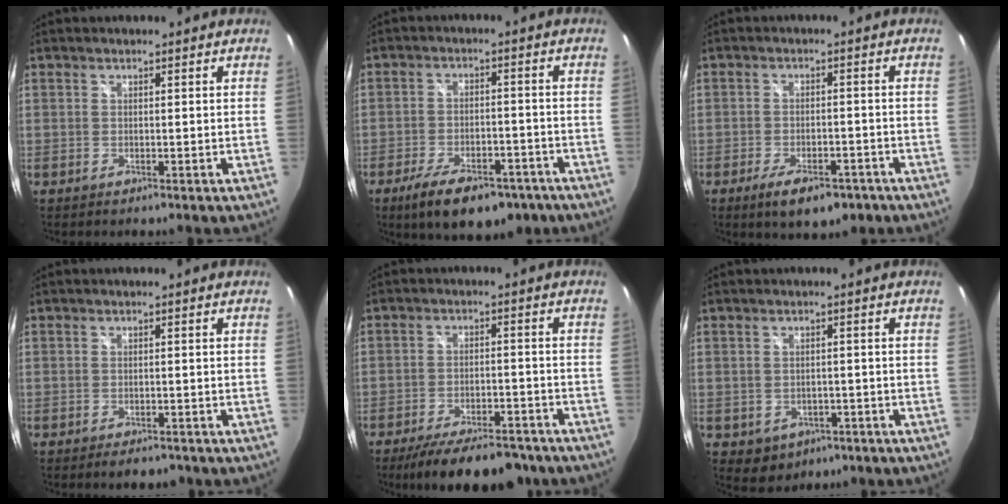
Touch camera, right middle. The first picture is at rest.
{"total": 13.6, "force": [-9.2, 5.9, 8.1], "torque": [-0.160, -0.015, -0.136]}
{"total": 8.4, "force": [-5.4, 3.6, 5.3], "torque": [-0.106, -0.010, -0.079]}
{"total": 3.6, "force": [-2.7, 1.6, 1.8], "torque": [-0.031, -0.008, -0.036]}
{"total": 15.5, "force": [-12.5, 4.9, 7.7], "torque": [-0.146, -0.019, -0.176]}
{"total": 5.6, "force": [-2.3, 4.6, 2.2], "torque": [-0.055, -0.004, -0.014]}